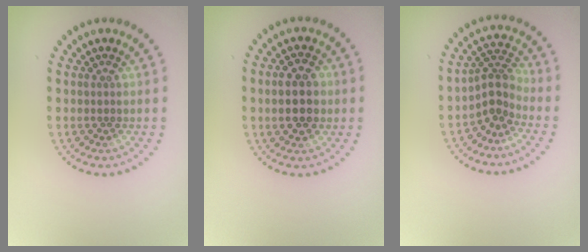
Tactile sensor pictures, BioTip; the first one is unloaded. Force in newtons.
{"total": 5.0, "press": 5.0, "slide": 0.2}
{"total": 2.9, "press": 2.0, "slide": 2.1}